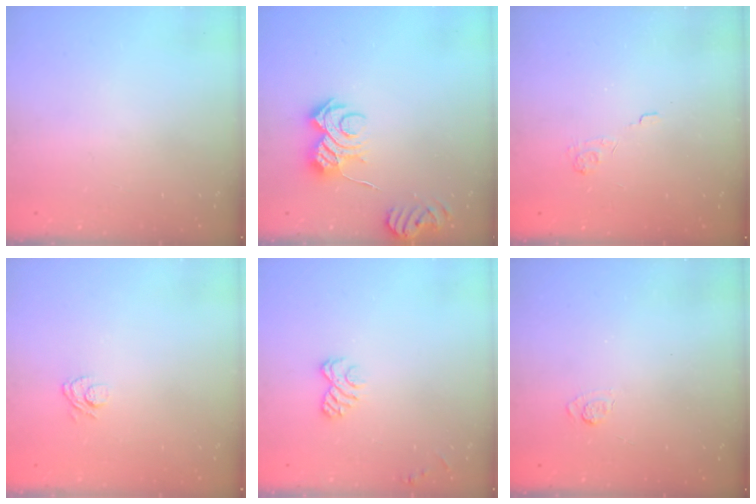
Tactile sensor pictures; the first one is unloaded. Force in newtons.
{"total": 8.5, "press": 8.5, "slide": 0.7}
{"total": 2.1, "press": 1.5, "slide": 1.4}
{"total": 6.1, "press": 5.9, "slide": 1.3}
{"total": 6.1, "press": 5.9, "slide": 1.4}
{"total": 2.2, "press": 1.8, "slide": 1.3}